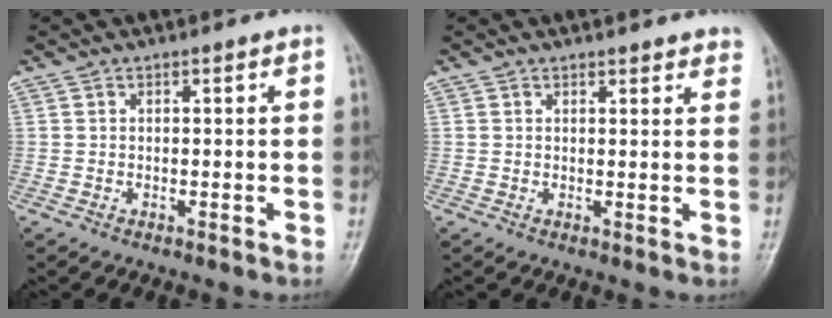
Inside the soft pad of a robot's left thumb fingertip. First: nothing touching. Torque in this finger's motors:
{"motor_torque": [-0.04, -0.02, -0.15, -0.12, 0.01]}